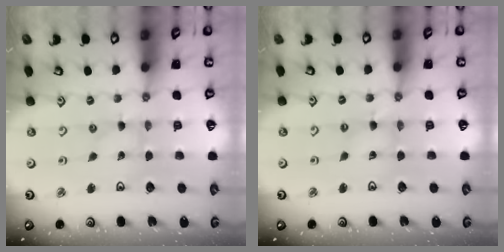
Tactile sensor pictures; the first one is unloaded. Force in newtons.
{"total": 1.6, "press": 1.6, "slide": 0.3}